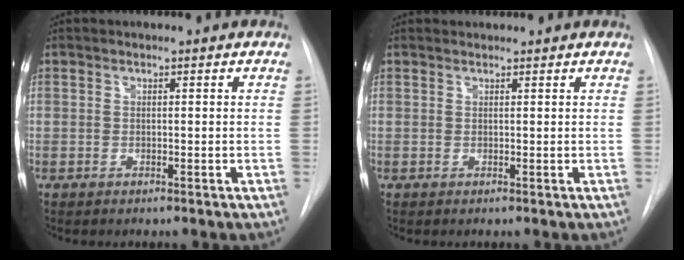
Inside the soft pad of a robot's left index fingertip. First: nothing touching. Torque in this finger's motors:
{"motor_torque": [-0.39, -0.32, 0.02, 0.05]}